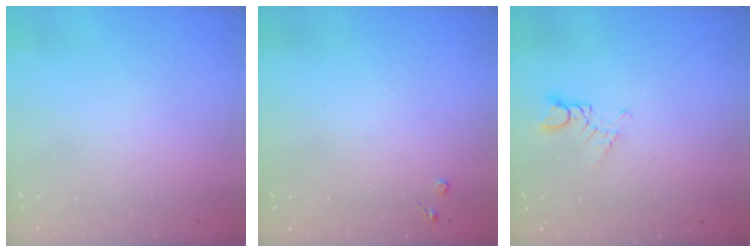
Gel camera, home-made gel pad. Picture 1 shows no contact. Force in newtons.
{"total": 2.6, "press": 2.5, "slide": 0.4}
{"total": 2.9, "press": 2.9, "slide": 0.3}